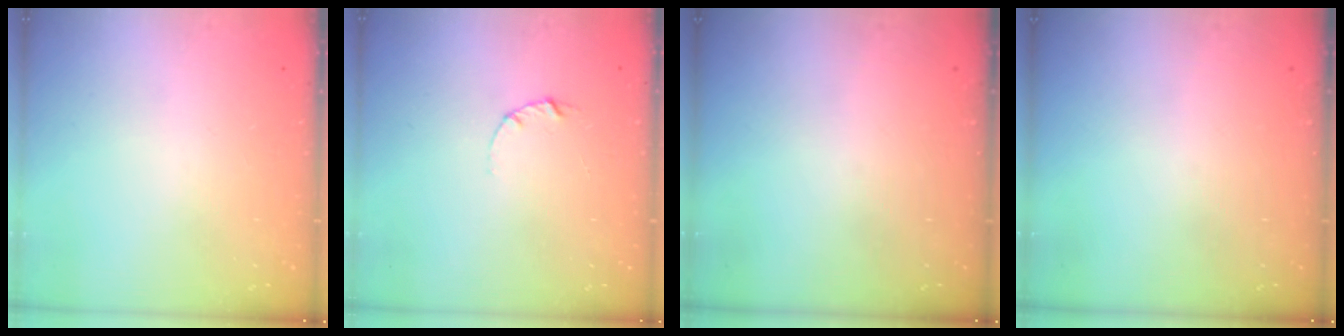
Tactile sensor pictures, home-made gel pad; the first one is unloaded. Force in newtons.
{"total": 2.1, "press": 2.1, "slide": 0.1}
{"total": 0.0}
{"total": 0.0}